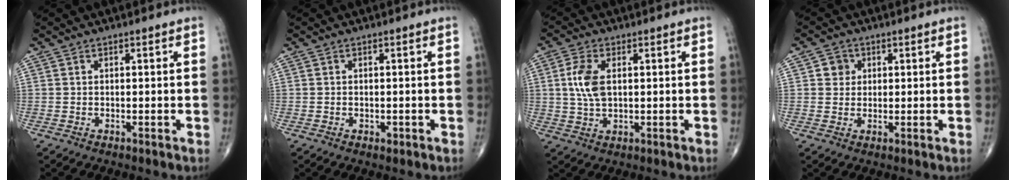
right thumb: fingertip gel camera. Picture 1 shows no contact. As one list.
[{"total": 0.8, "force": [-0.3, 0.6, 0.5], "torque": [-0.002, -0.001, -0.003]}, {"total": 6.6, "force": [1.1, 3.5, 5.4], "torque": [-0.117, -0.001, 0.020]}, {"total": 3.0, "force": [0.8, 2.8, 0.8], "torque": [0.005, -0.001, 0.007]}]